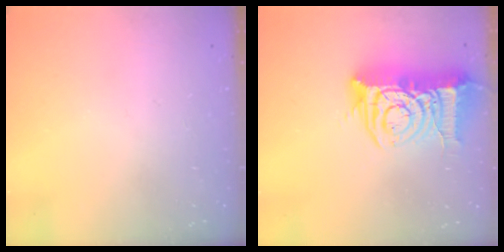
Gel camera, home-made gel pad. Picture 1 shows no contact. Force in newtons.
{"total": 15.7, "press": 15.6, "slide": 1.8}